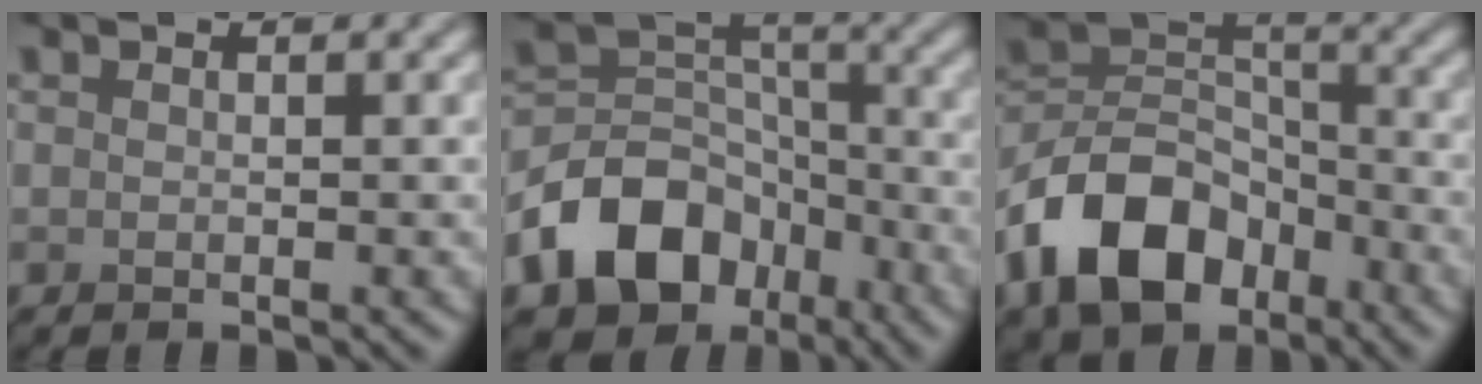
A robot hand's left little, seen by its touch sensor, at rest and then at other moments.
{"total": 9.6, "force": [-5.1, 6.8, 4.4], "torque": [-0.076, -0.002, -0.101]}
{"total": 9.6, "force": [-5.3, 6.1, 5.2], "torque": [-0.098, 0.004, -0.112]}